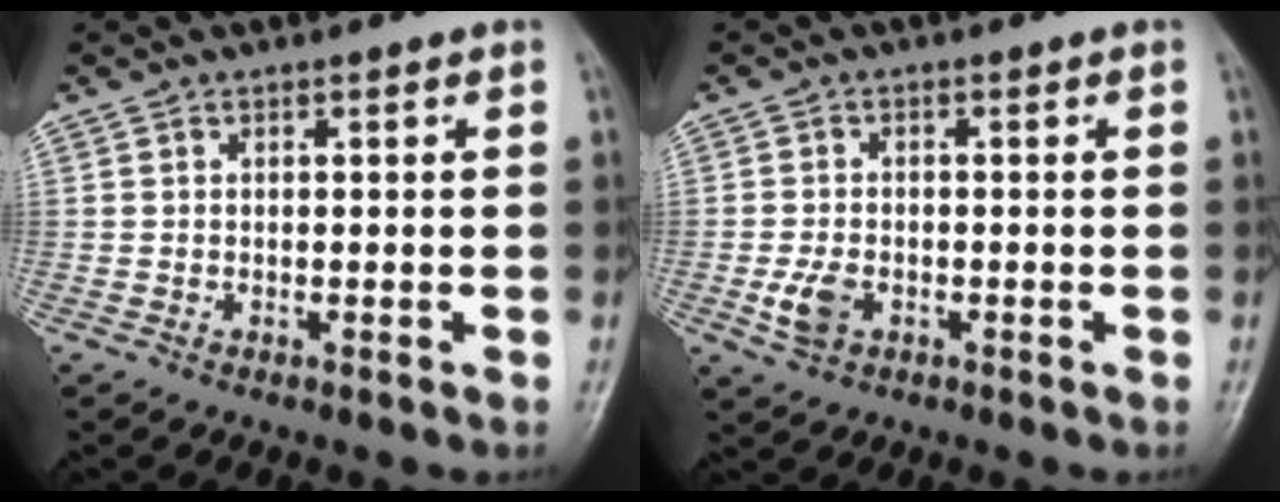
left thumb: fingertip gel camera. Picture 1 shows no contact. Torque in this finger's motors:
{"motor_torque": [-0.09, 0.22, 0.35, 0.05, 0.01]}